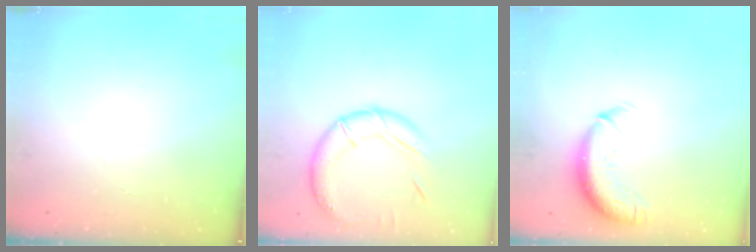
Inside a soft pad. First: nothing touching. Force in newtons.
{"total": 15.8, "press": 15.7, "slide": 1.7}
{"total": 11.5, "press": 11.2, "slide": 2.8}